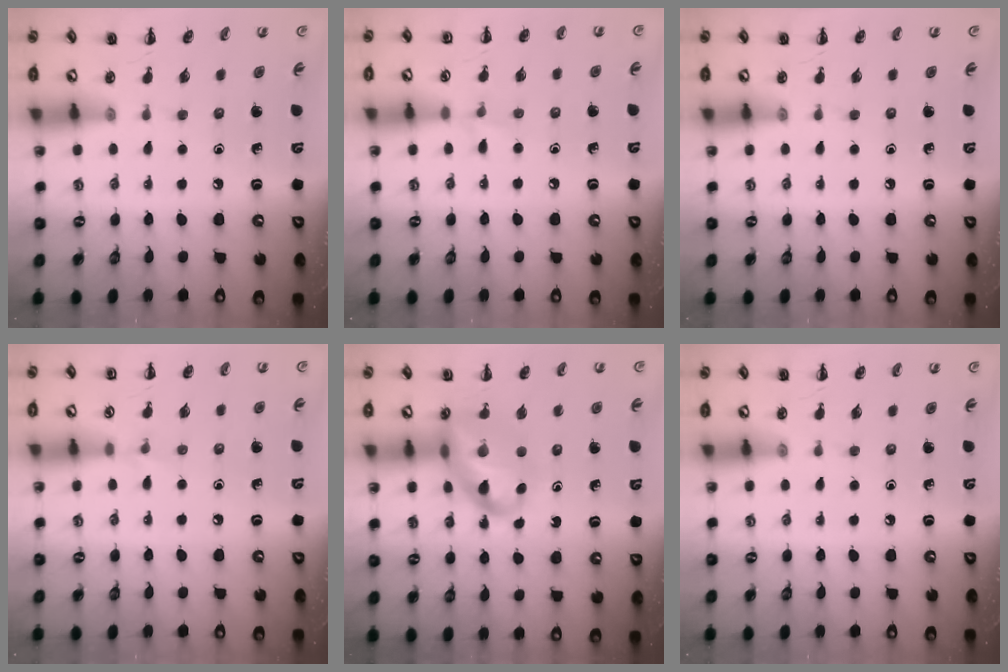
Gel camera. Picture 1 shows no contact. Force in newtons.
{"total": 4.8, "press": 4.5, "slide": 1.7}
{"total": 0.0}
{"total": 3.8, "press": 3.5, "slide": 1.5}
{"total": 14.0, "press": 13.5, "slide": 3.5}
{"total": 0.0}